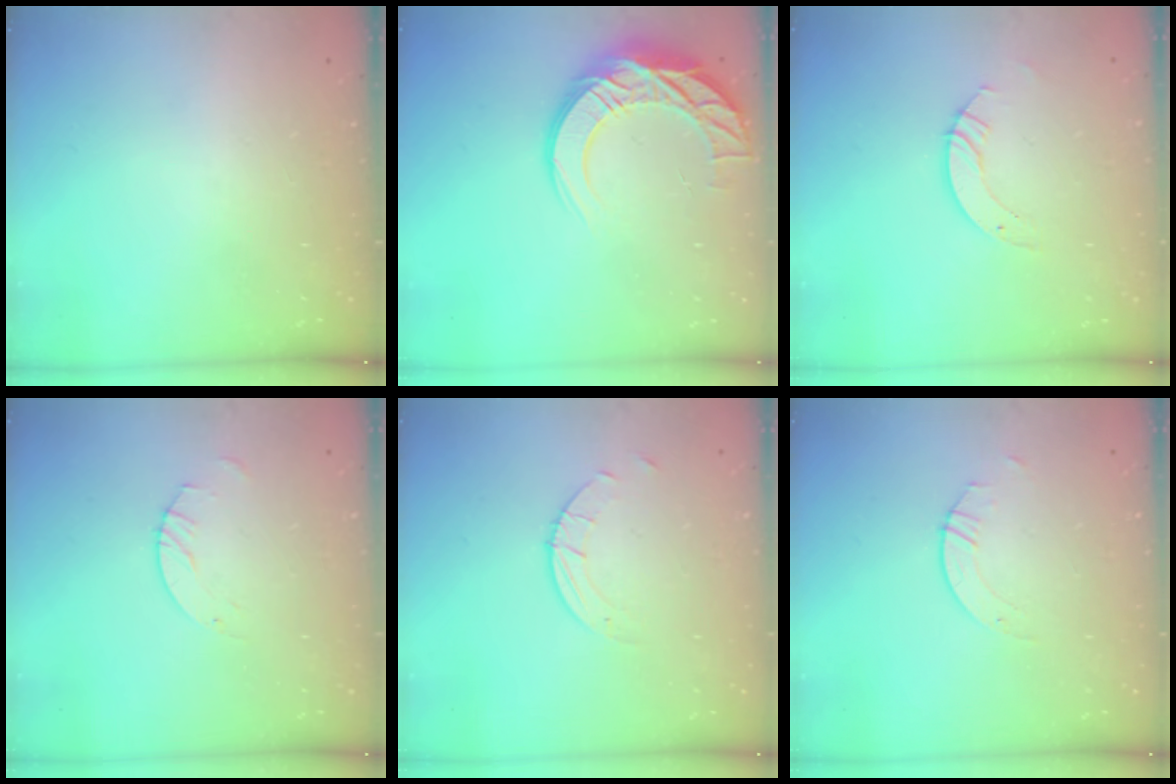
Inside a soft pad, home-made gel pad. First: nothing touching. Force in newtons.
{"total": 14.6, "press": 14.6, "slide": 1.0}
{"total": 4.4, "press": 4.4, "slide": 0.1}
{"total": 2.5, "press": 2.5, "slide": 0.1}
{"total": 2.7, "press": 2.7, "slide": 0.3}
{"total": 2.1, "press": 2.1, "slide": 0.1}